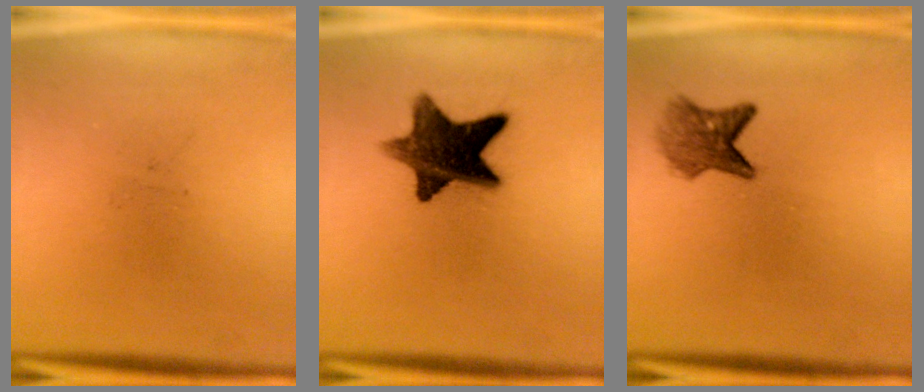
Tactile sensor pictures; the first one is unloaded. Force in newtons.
{"total": 12.3}
{"total": 4.2}